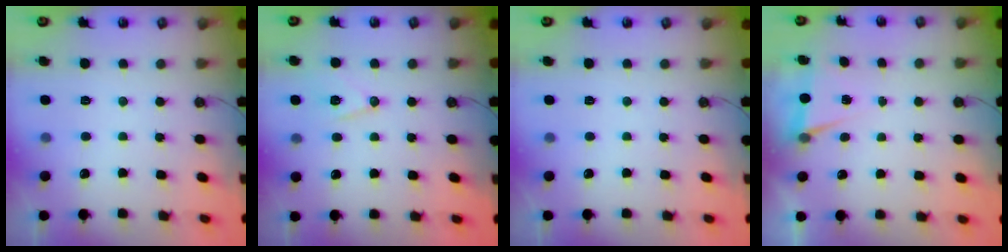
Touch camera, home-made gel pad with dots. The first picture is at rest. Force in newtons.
{"total": 10.0, "press": 9.3, "slide": 3.7}
{"total": 0.0}
{"total": 4.8, "press": 1.7, "slide": 4.4}